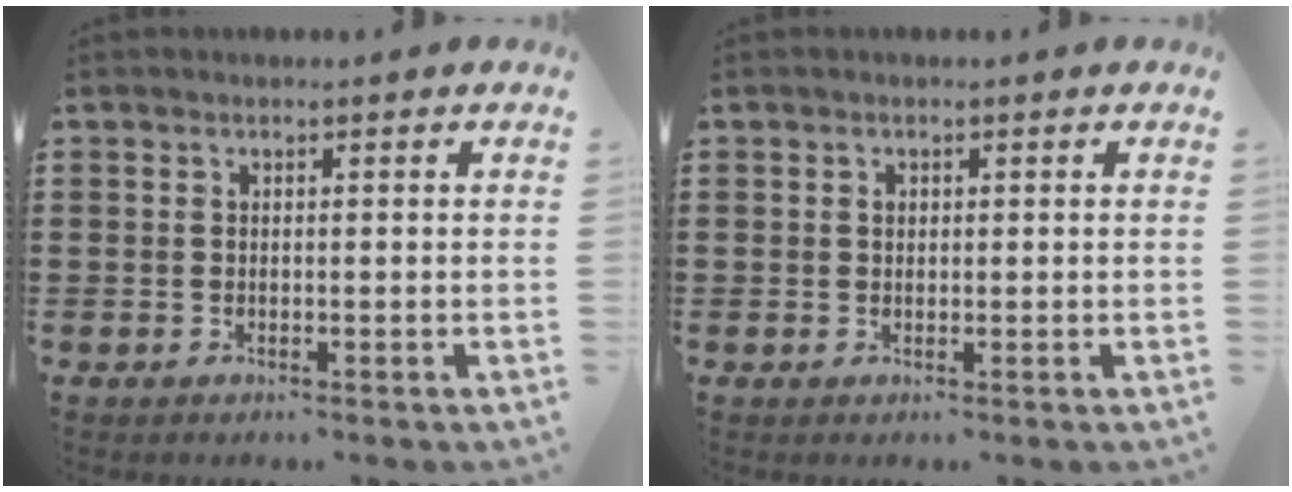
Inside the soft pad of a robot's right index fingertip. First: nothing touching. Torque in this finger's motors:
{"motor_torque": [0.13, -0.03, 0.02, 0.02]}